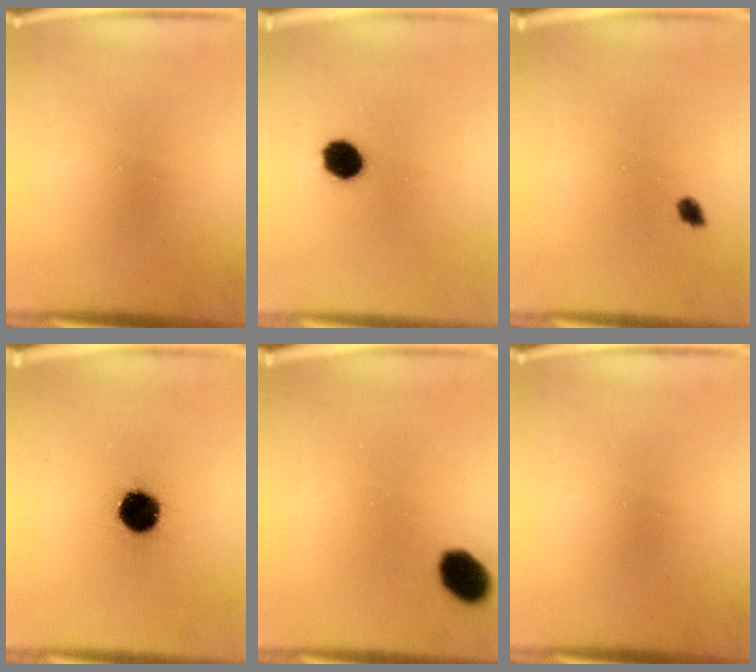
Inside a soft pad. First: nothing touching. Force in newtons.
{"total": 6.6}
{"total": 1.5}
{"total": 12.3}
{"total": 7.3}
{"total": 0.0}